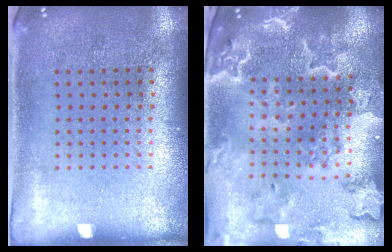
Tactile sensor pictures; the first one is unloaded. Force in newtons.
{"total": 3.6, "press": 3.1, "slide": 1.9}